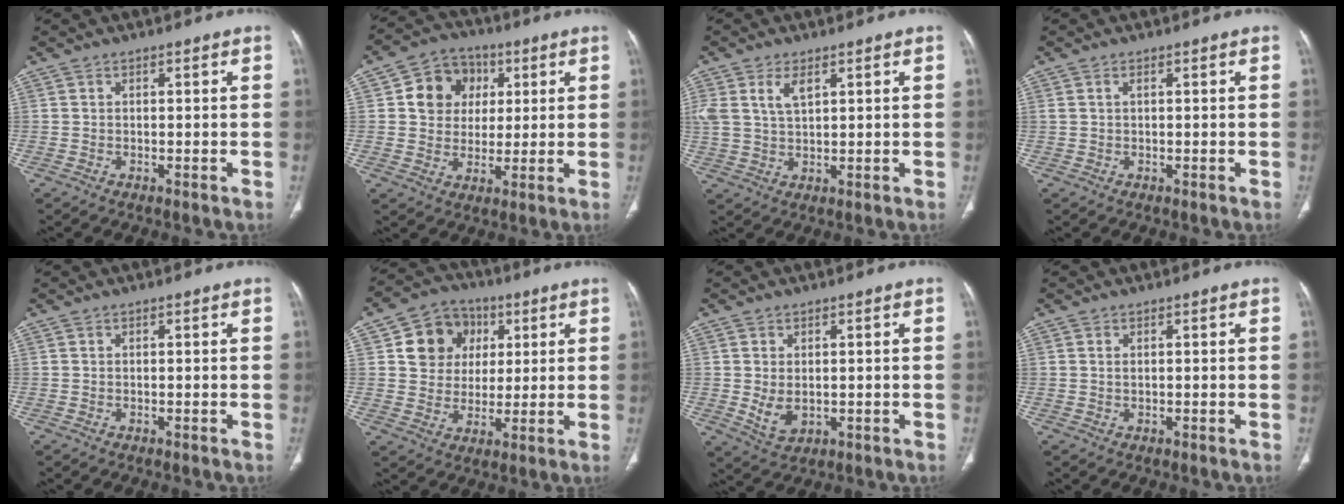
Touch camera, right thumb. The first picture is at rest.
{"total": 10.7, "force": [2.8, 9.2, 4.6], "torque": [-0.037, 0.000, 0.042]}
{"total": 6.8, "force": [2.9, 3.6, 4.9], "torque": [-0.108, -0.002, 0.065]}
{"total": 0.9, "force": [0.3, 0.4, 0.7], "torque": [-0.022, 0.009, 0.010]}
{"total": 0.0}
{"total": 11.7, "force": [3.6, 10.2, 4.5], "torque": [-0.037, -0.002, 0.060]}
{"total": 4.6, "force": [-0.1, 3.1, 3.4], "torque": [-0.061, -0.009, 0.012]}
{"total": 0.5, "force": [0.2, 0.2, 0.4], "torque": [-0.012, 0.002, 0.005]}